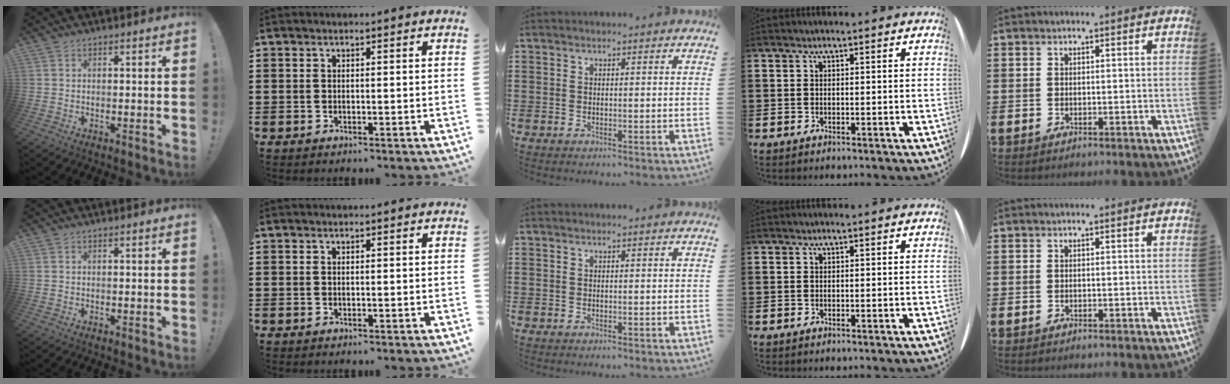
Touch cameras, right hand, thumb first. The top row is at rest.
{}